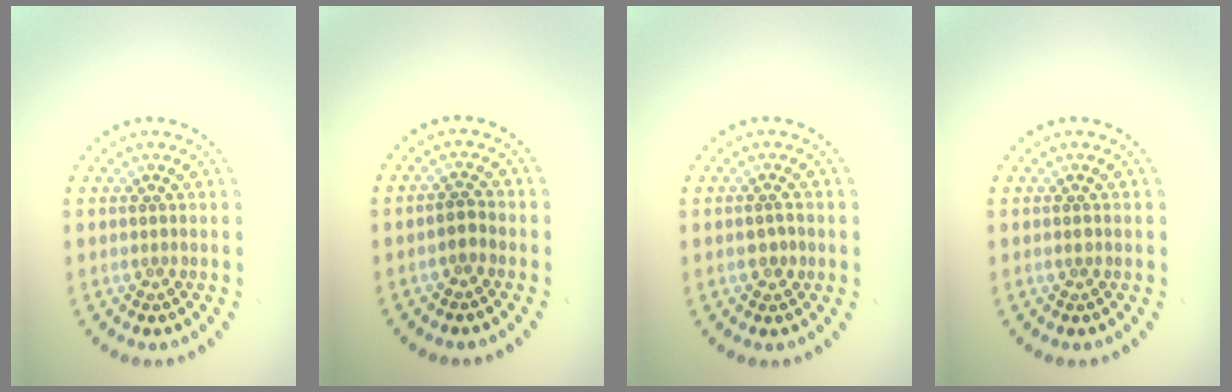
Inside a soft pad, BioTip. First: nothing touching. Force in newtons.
{"total": 1.2, "press": 1.1, "slide": 0.4}
{"total": 1.3, "press": 1.3, "slide": 0.3}
{"total": 0.6, "press": 0.5, "slide": 0.2}